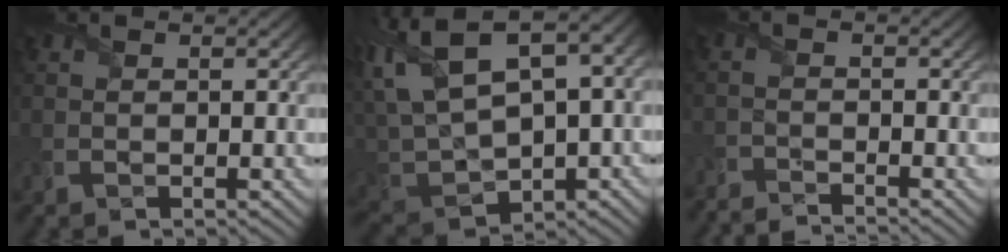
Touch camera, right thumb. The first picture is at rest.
{"total": 15.3, "force": [3.0, 8.8, 12.1], "torque": [-0.285, -0.007, 0.086]}
{"total": 3.0, "force": [-2.9, -0.6, 0.0], "torque": [-0.004, -0.005, -0.065]}